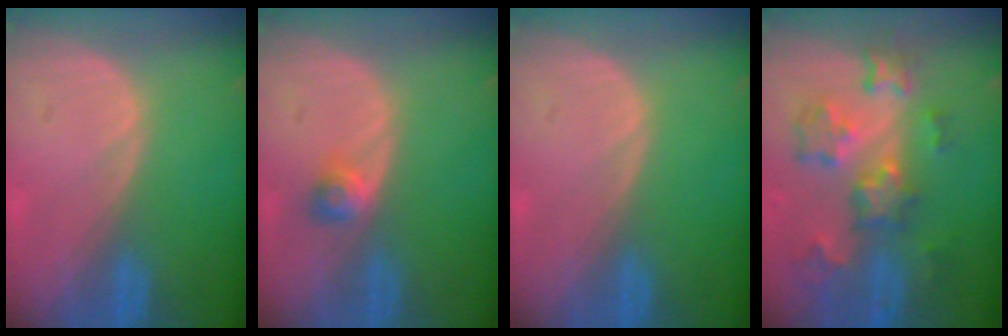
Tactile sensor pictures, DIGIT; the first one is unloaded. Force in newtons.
{"total": 2.6, "press": 2.3, "slide": 1.2}
{"total": 0.0}
{"total": 9.2, "press": 8.1, "slide": 4.4}